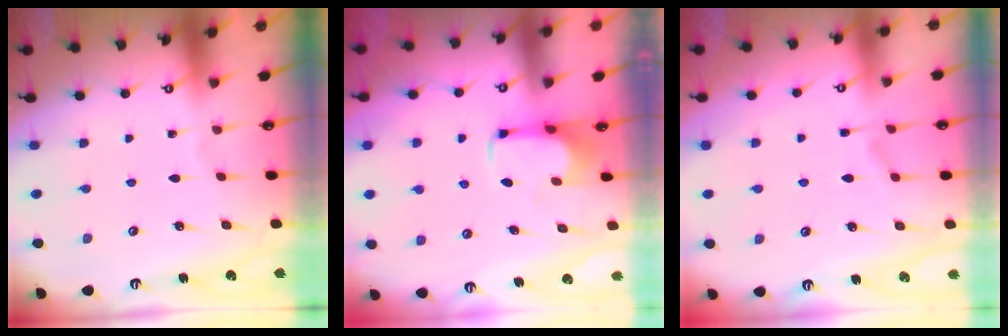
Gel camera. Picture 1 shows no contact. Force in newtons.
{"total": 1.5, "press": 1.4, "slide": 0.4}
{"total": 1.3, "press": 0.3, "slide": 1.2}